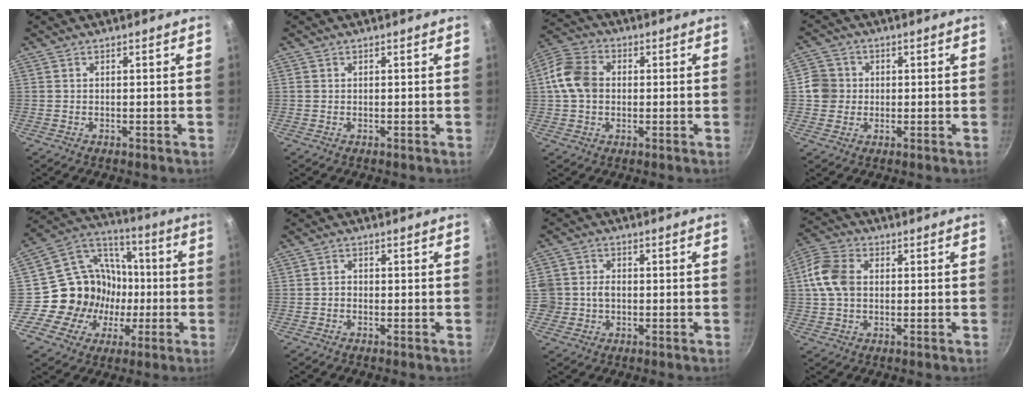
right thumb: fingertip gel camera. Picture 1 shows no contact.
{"total": 0.5, "force": [0.1, 0.5, 0.1], "torque": [-0.001, 0.002, 0.000]}
{"total": 9.8, "force": [0.5, 7.5, 6.3], "torque": [-0.106, 0.018, -0.005]}
{"total": 5.3, "force": [0.1, 5.1, 1.4], "torque": [0.008, 0.009, -0.009]}
{"total": 18.2, "force": [-2.7, 16.8, 6.4], "torque": [-0.068, 0.035, -0.043]}
{"total": 1.2, "force": [-0.5, 1.0, 0.6], "torque": [-0.007, 0.007, -0.010]}
{"total": 5.7, "force": [-0.8, 5.1, 2.4], "torque": [-0.025, 0.015, -0.018]}
{"total": 9.4, "force": [0.8, 6.8, 6.5], "torque": [-0.121, 0.016, 0.003]}